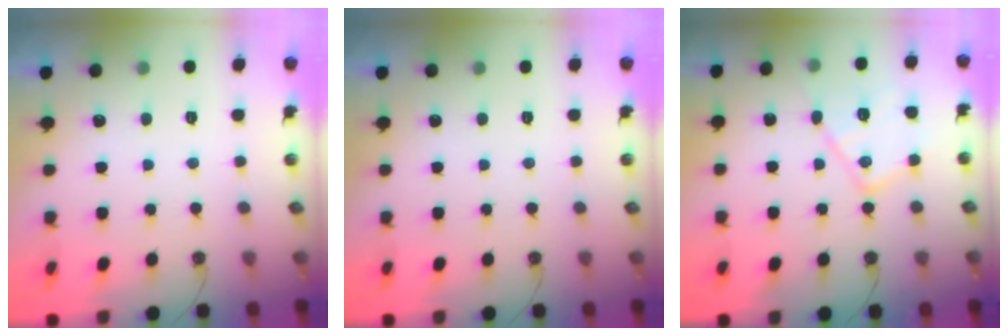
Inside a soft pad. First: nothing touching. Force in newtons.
{"total": 0.0}
{"total": 13.9, "press": 13.9, "slide": 1.2}